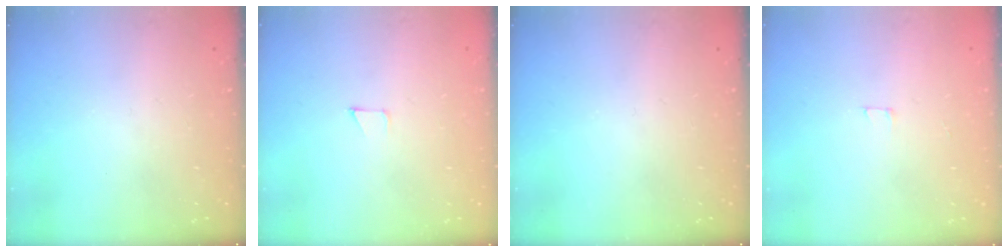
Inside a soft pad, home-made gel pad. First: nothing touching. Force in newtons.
{"total": 2.6, "press": 2.6, "slide": 0.2}
{"total": 0.0}
{"total": 1.8, "press": 1.8, "slide": 0.1}